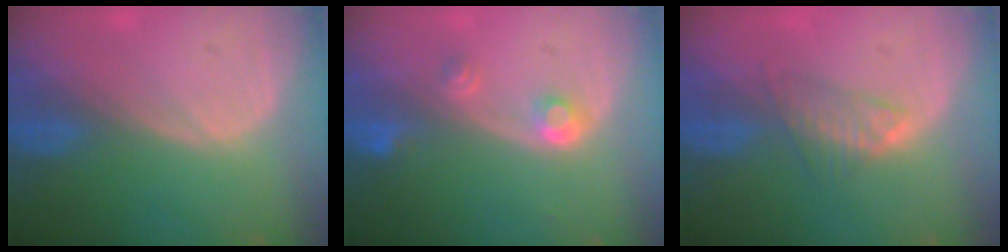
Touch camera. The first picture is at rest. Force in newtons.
{"total": 3.0, "press": 2.8, "slide": 1.0}
{"total": 3.7, "press": 3.6, "slide": 0.7}